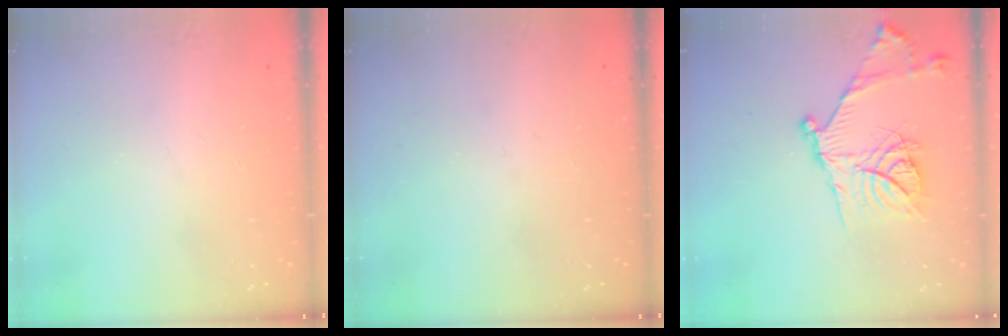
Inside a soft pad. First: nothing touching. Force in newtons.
{"total": 0.0}
{"total": 18.9, "press": 18.8, "slide": 1.9}